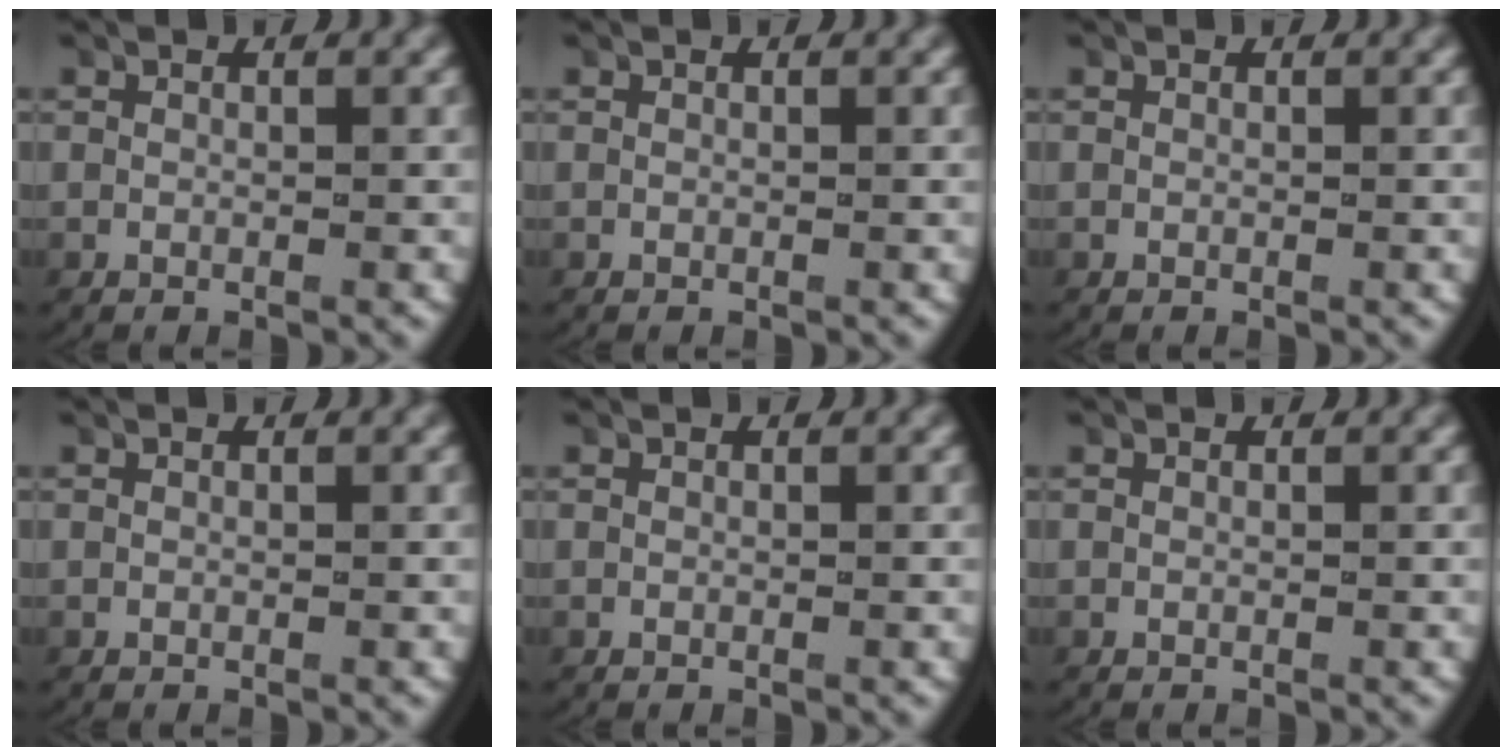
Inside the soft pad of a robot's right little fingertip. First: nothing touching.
{"total": 0.0}
{"total": 0.0}
{"total": 0.0}
{"total": 0.0}
{"total": 0.0}